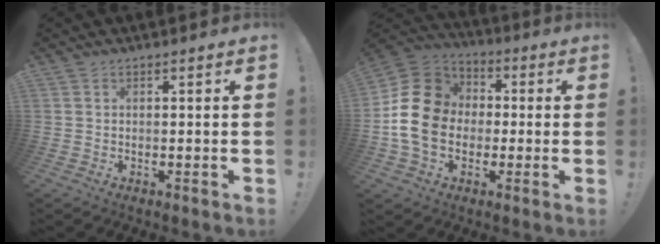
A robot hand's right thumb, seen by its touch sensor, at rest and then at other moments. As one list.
[{"total": 17.8, "force": [-0.4, 14.8, 10.0], "torque": [-0.166, 0.023, 0.003]}]